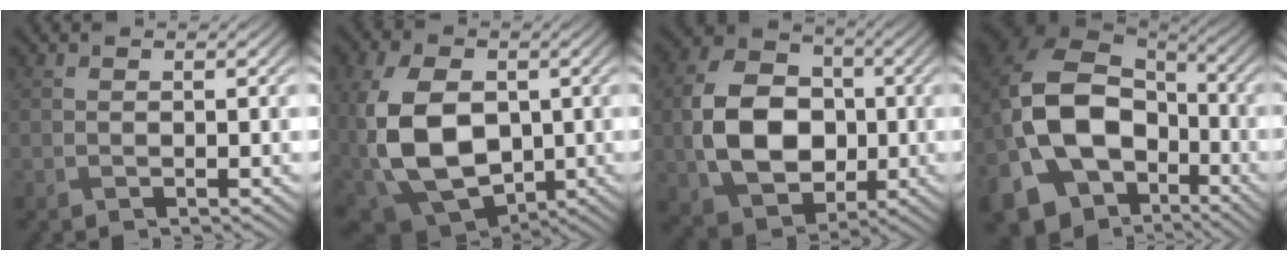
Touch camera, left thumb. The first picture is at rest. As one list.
[{"total": 16.4, "force": [-0.5, 11.3, 11.9], "torque": [-0.274, -0.023, -0.004]}, {"total": 12.1, "force": [-1.1, 9.1, 7.9], "torque": [-0.170, -0.001, -0.020]}, {"total": 19.2, "force": [-6.5, 14.3, 10.9], "torque": [-0.270, -0.033, -0.105]}]